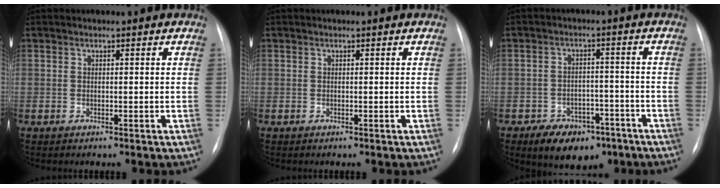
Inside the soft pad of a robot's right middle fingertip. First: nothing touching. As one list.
[{"total": 0.0}, {"total": 9.1, "force": [-5.8, 5.3, 4.5], "torque": [-0.069, 0.012, -0.081]}]